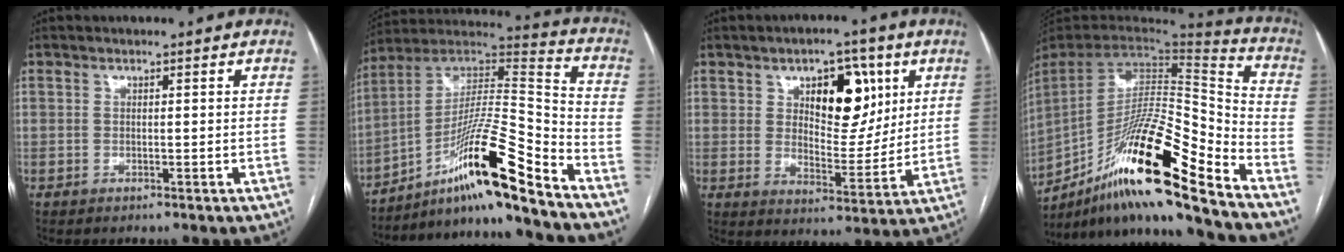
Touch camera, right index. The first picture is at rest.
{"total": 19.3, "force": [-12.7, -0.3, 14.4], "torque": [-0.269, 0.016, -0.220]}
{"total": 11.1, "force": [4.5, 5.4, 8.5], "torque": [-0.120, 0.009, 0.077]}
{"total": 22.9, "force": [-15.2, 1.3, 17.0], "torque": [-0.296, -0.005, -0.275]}